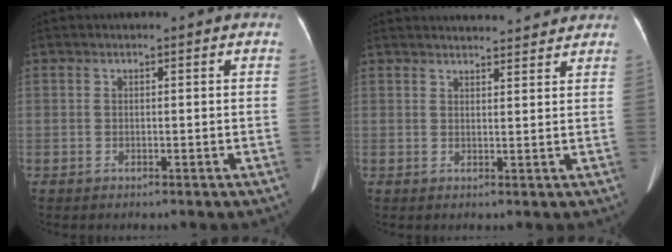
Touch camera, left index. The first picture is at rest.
{"total": 9.8, "force": [9.4, 1.0, 2.3], "torque": [-0.022, 0.007, 0.110]}